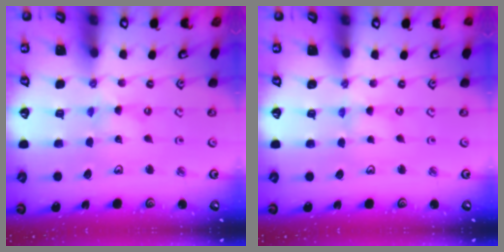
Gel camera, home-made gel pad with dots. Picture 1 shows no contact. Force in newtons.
{"total": 0.0}